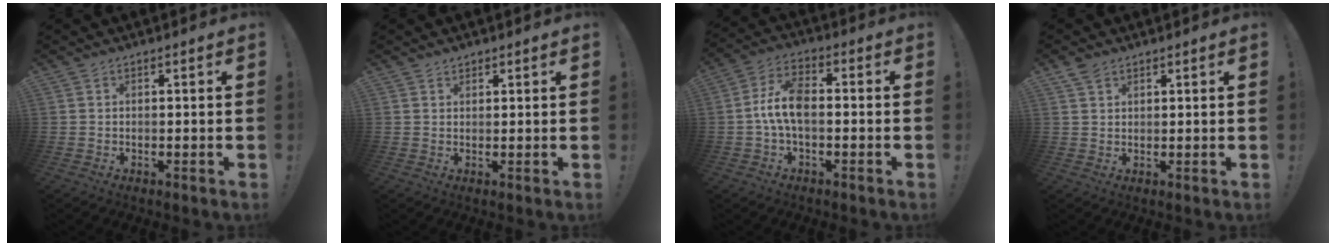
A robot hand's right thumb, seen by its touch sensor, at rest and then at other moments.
{"total": 1.1, "force": [0.9, 0.6, 0.2], "torque": [-0.001, -0.002, 0.017]}
{"total": 10.1, "force": [-1.3, 5.5, 8.5], "torque": [-0.180, 0.012, -0.021]}
{"total": 3.0, "force": [2.1, 1.8, 1.2], "torque": [-0.017, -0.008, 0.039]}